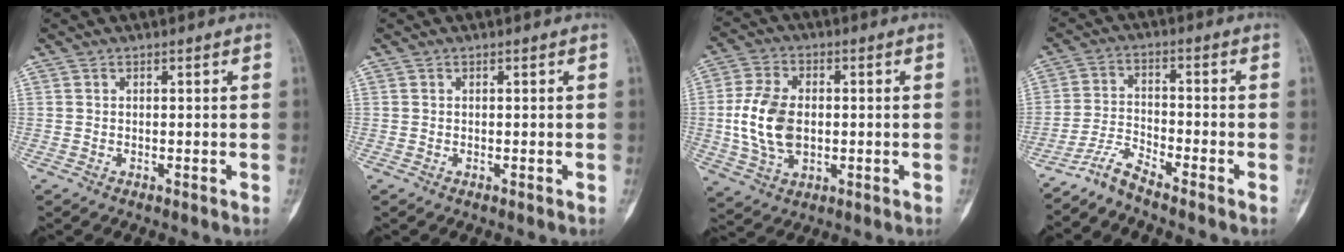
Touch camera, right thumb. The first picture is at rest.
{"total": 0.0}
{"total": 11.9, "force": [-0.3, 7.8, 9.0], "torque": [-0.169, 0.006, -0.002]}
{"total": 4.6, "force": [-4.4, -0.4, 1.4], "torque": [-0.037, 0.021, -0.094]}